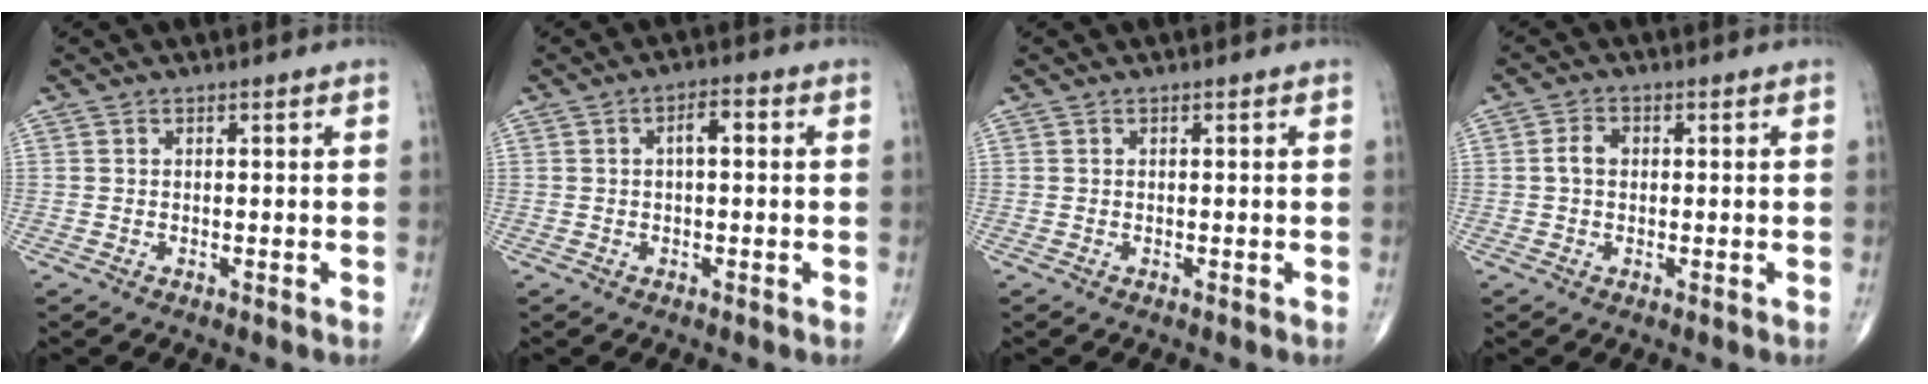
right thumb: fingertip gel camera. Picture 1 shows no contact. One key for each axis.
{"total": 3.3, "fx": 0.5, "fy": 1.4, "fz": 3.0, "tx": -0.044, "ty": 0.011, "tz": 0.003}
{"total": 0.0}
{"total": 2.8, "fx": 0.1, "fy": 2.0, "fz": 1.9, "tx": -0.039, "ty": 0.009, "tz": -0.001}